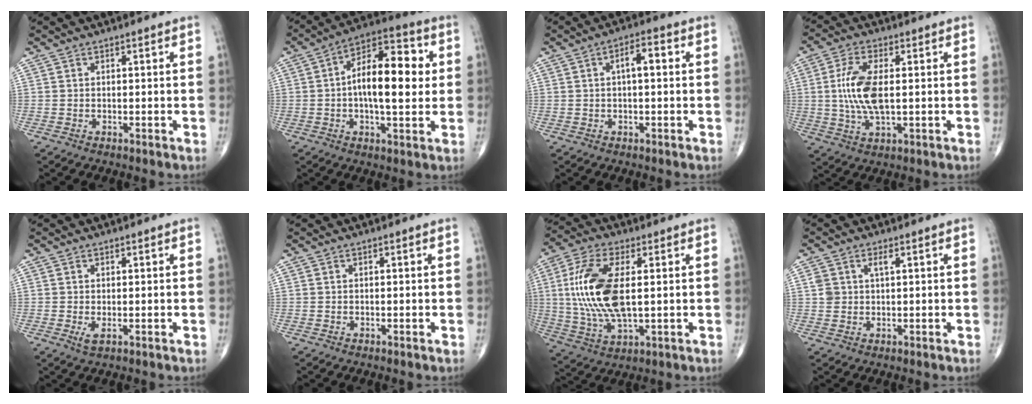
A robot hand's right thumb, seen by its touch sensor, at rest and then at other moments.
{"total": 15.4, "force": [1.2, 6.8, 13.7], "torque": [-0.197, 0.022, 0.011]}
{"total": 4.4, "force": [0.7, 1.7, 4.0], "torque": [-0.057, 0.014, 0.005]}
{"total": 9.8, "force": [0.5, 4.0, 8.9], "torque": [-0.193, -0.005, 0.011]}
{"total": 1.6, "force": [-0.3, 0.6, 1.5], "torque": [-0.031, -0.006, 0.000]}
{"total": 0.0}
{"total": 16.0, "force": [1.7, 7.0, 14.2], "torque": [-0.304, -0.004, 0.035]}
{"total": 2.6, "force": [1.1, 1.4, 1.9], "torque": [-0.034, 0.000, 0.022]}